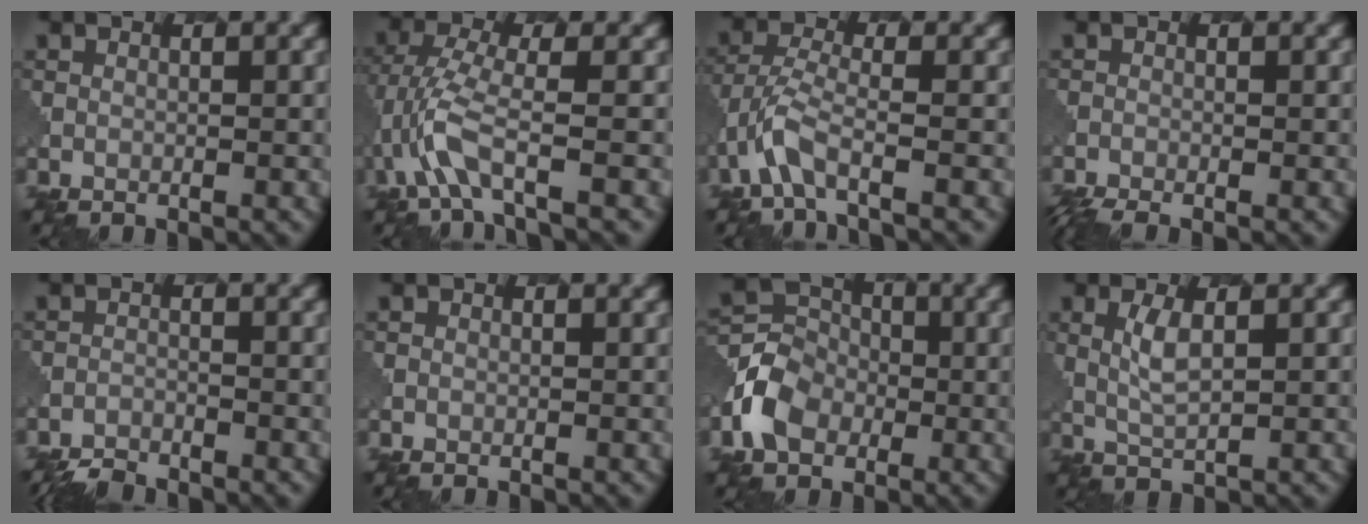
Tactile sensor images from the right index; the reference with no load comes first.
{"total": 4.0, "force": [-1.8, 1.0, 3.4], "torque": [-0.082, -0.002, -0.041]}
{"total": 3.7, "force": [-2.3, 1.1, 2.7], "torque": [-0.069, -0.006, -0.056]}
{"total": 2.8, "force": [-2.3, 0.5, 1.5], "torque": [-0.026, -0.009, -0.039]}
{"total": 2.3, "force": [-2.3, 0.3, -0.1], "torque": [0.000, -0.008, -0.046]}
{"total": 0.5, "force": [0.1, 0.5, 0.0], "torque": [0.001, -0.003, 0.005]}
{"total": 4.9, "force": [-1.7, 4.0, 2.1], "torque": [-0.046, 0.003, -0.044]}
{"total": 2.3, "force": [1.0, 0.7, 2.0], "torque": [-0.049, -0.001, 0.023]}